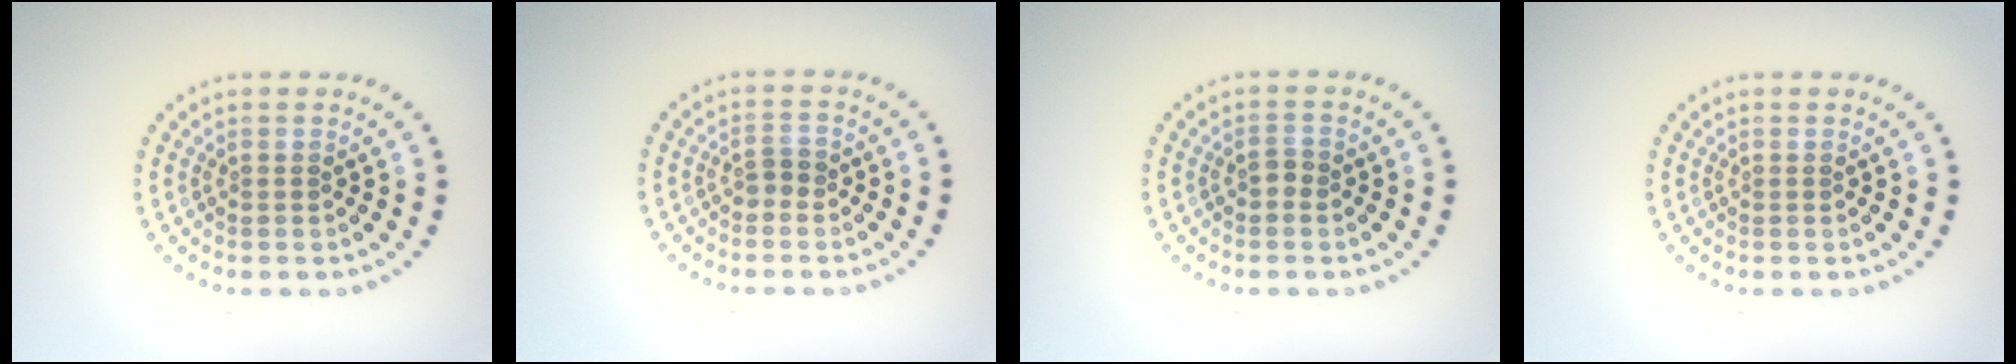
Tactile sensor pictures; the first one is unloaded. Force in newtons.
{"total": 1.2, "press": 1.1, "slide": 0.5}
{"total": 0.8, "press": 0.8, "slide": 0.2}
{"total": 0.0}